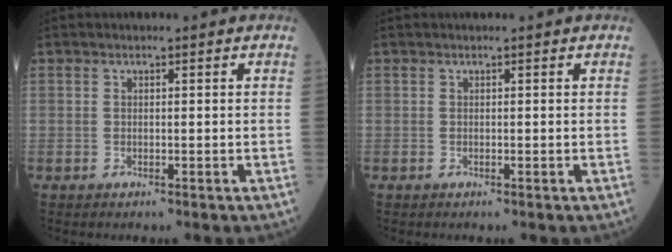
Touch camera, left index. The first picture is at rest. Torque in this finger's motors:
{"motor_torque": [-0.13, 0.31, 0.00, 0.00]}